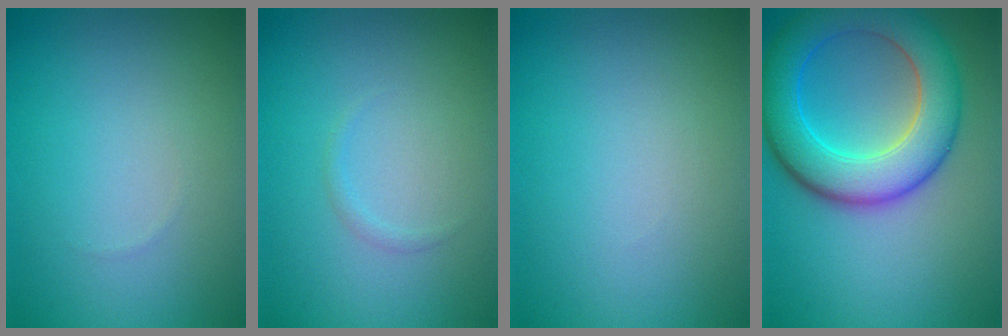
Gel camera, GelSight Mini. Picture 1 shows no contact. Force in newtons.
{"total": 0.5, "press": 0.5, "slide": 0.0}
{"total": 0.0}
{"total": 8.5, "press": 8.5, "slide": 0.5}